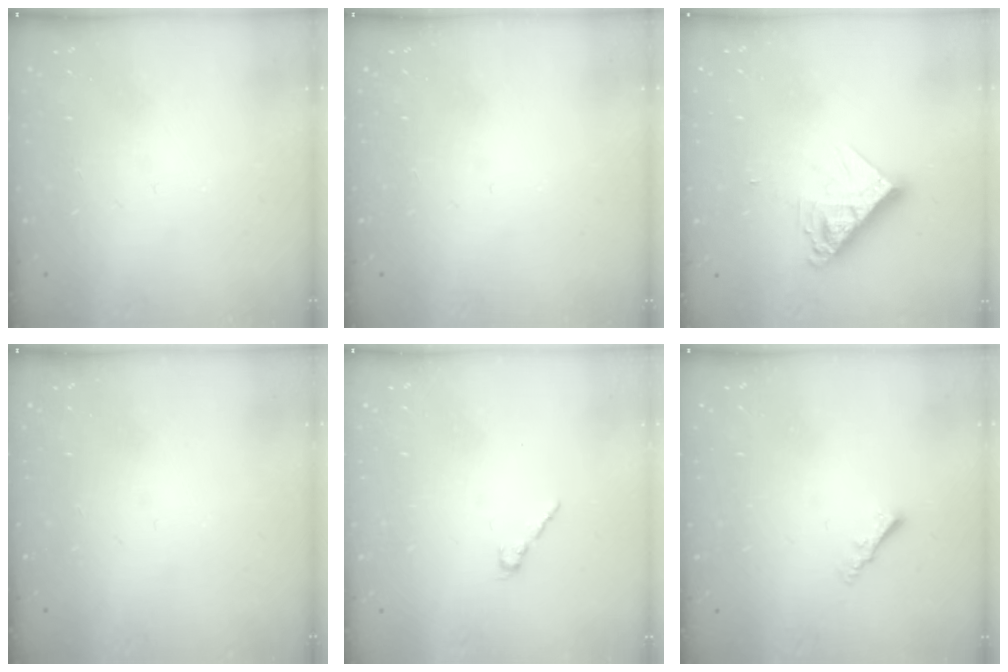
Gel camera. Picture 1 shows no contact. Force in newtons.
{"total": 0.0}
{"total": 10.7, "press": 10.6, "slide": 1.0}
{"total": 0.0}
{"total": 2.1, "press": 2.0, "slide": 0.7}
{"total": 2.0, "press": 2.0, "slide": 0.3}